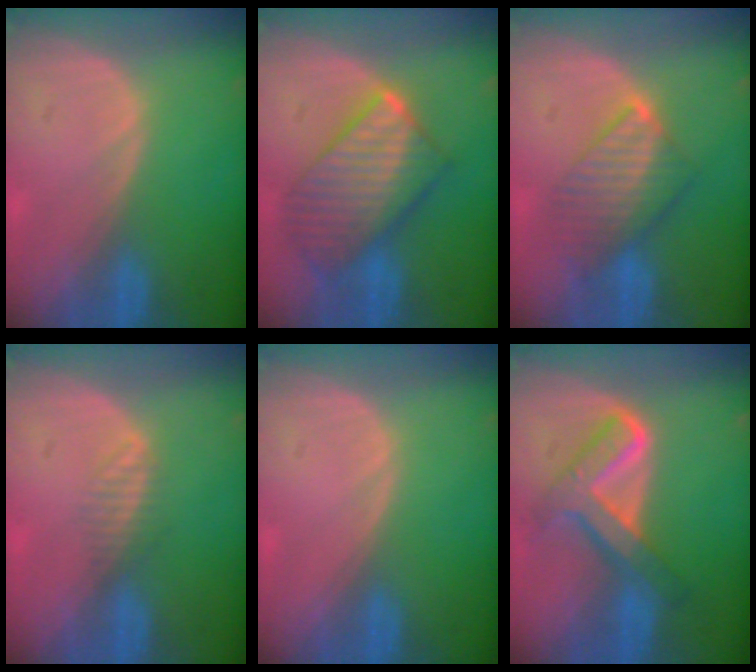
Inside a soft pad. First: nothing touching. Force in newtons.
{"total": 10.2, "press": 10.1, "slide": 0.8}
{"total": 6.6, "press": 6.6, "slide": 0.9}
{"total": 2.0, "press": 1.8, "slide": 0.8}
{"total": 0.0}
{"total": 7.6, "press": 7.5, "slide": 0.4}